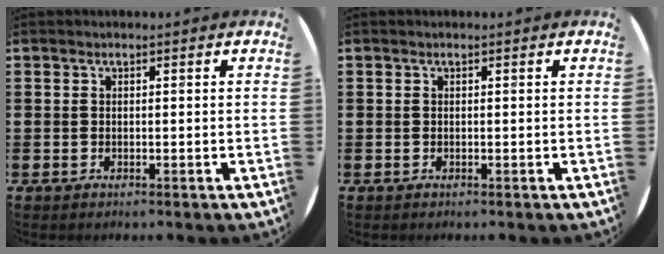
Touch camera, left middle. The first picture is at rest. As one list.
[{"total": 0.0}]